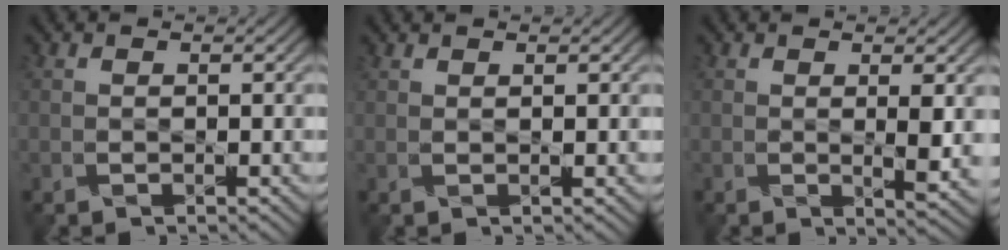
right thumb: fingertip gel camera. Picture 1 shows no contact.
{"total": 1.2, "force": [1.0, -0.5, 0.3], "torque": [-0.009, 0.006, 0.020]}
{"total": 3.1, "force": [0.5, 0.3, 3.0], "torque": [-0.052, -0.001, 0.013]}